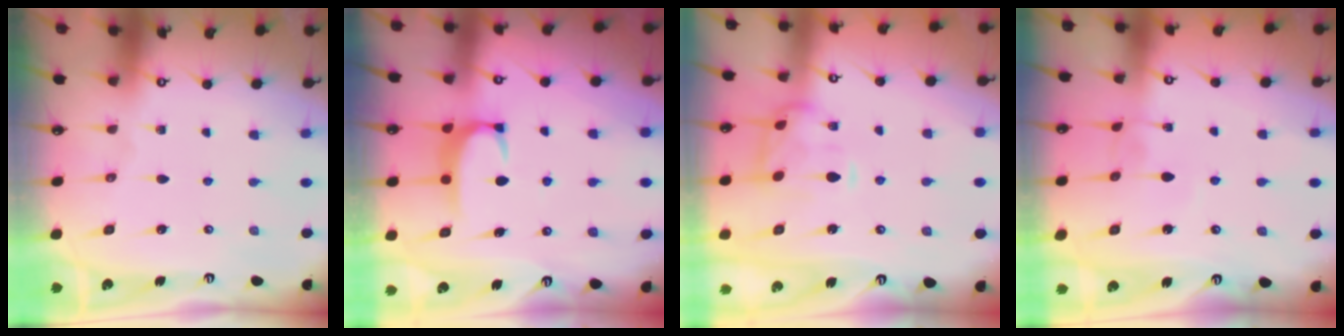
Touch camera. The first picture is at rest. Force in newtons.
{"total": 1.9, "press": 1.8, "slide": 0.5}
{"total": 4.3, "press": 4.1, "slide": 1.5}
{"total": 2.4, "press": 2.4, "slide": 0.2}